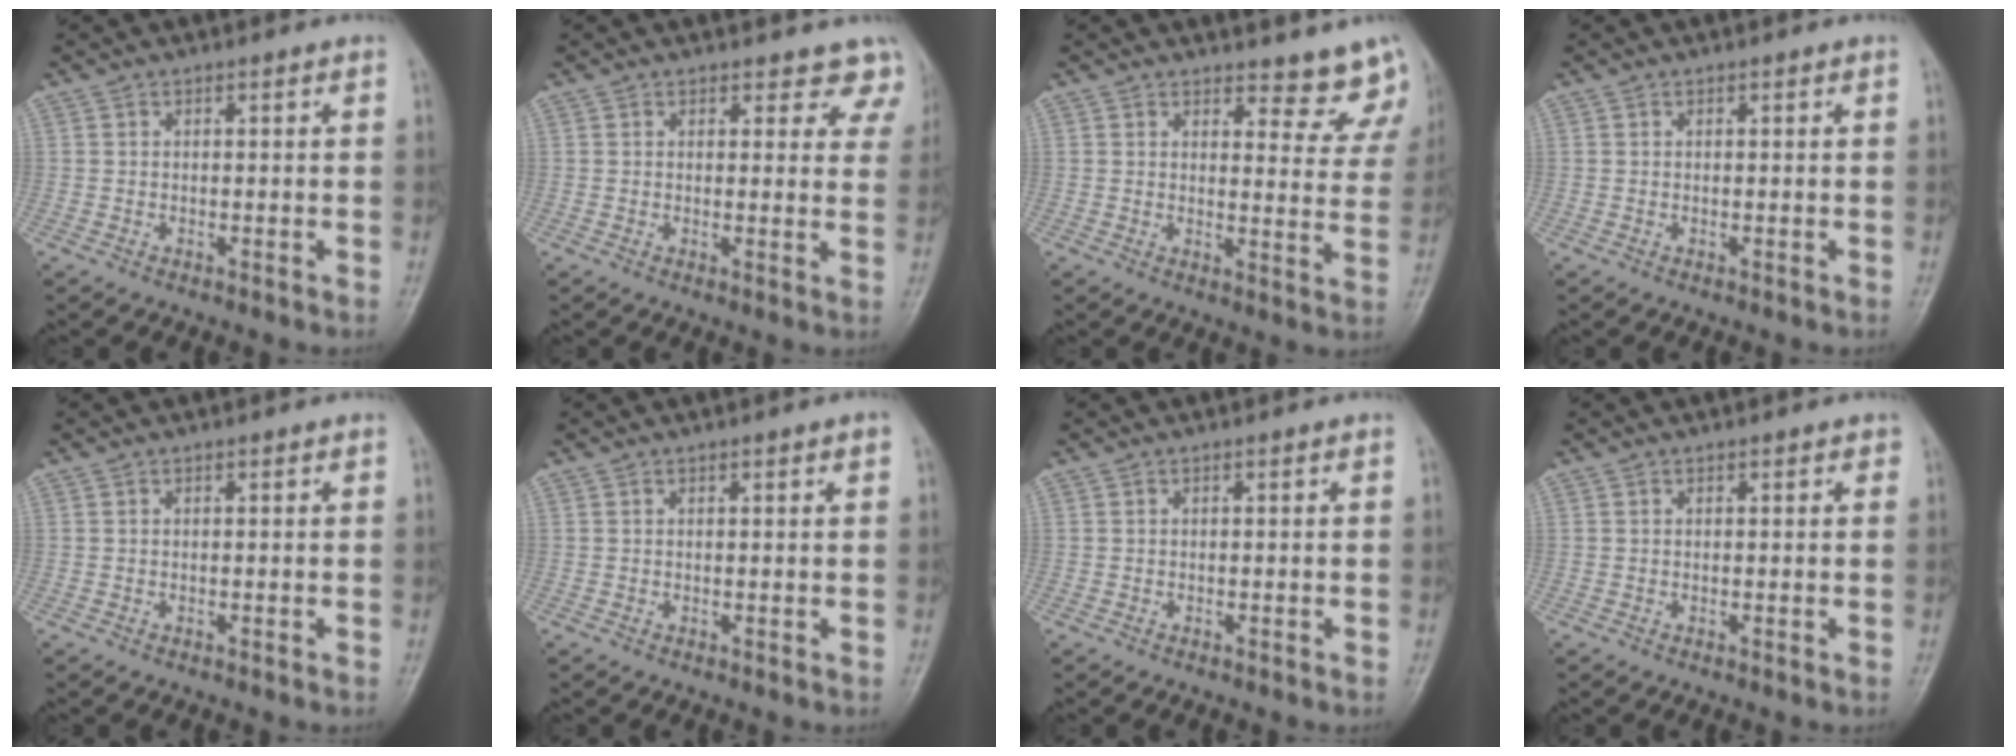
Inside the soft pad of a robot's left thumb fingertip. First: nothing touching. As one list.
[{"total": 5.7, "force": [5.0, 2.6, 0.8], "torque": [0.036, -0.024, 0.035]}, {"total": 8.5, "force": [7.9, 2.8, 1.7], "torque": [0.024, -0.058, 0.076]}, {"total": 0.0}, {"total": 0.0}, {"total": 1.3, "force": [0.7, 0.2, 1.0], "torque": [-0.015, -0.001, 0.009]}, {"total": 0.0}, {"total": 0.9, "force": [0.6, 0.5, 0.5], "torque": [-0.001, -0.001, 0.003]}]